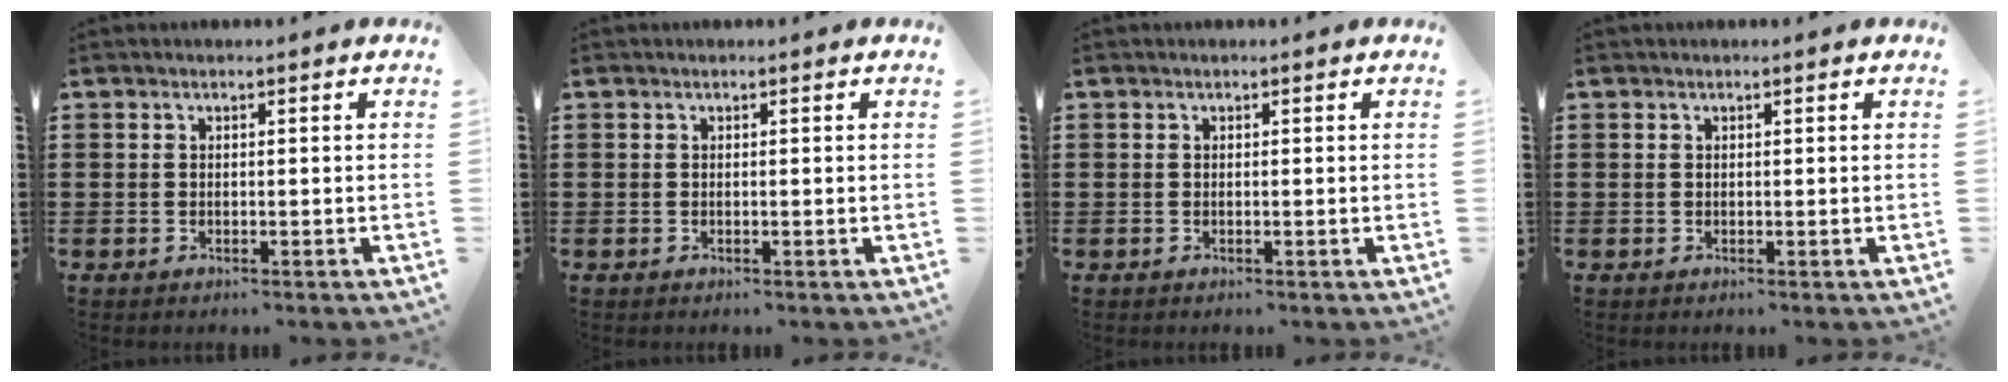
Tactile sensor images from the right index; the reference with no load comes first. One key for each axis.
{"total": 0.0}
{"total": 0.0}
{"total": 0.0}